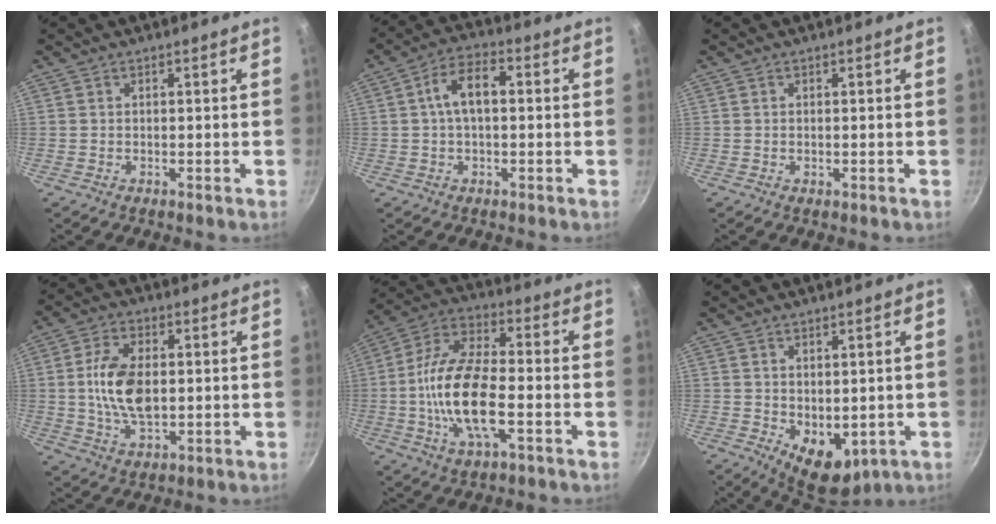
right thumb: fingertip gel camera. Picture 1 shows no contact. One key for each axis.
{"total": 7.7, "fx": 0.8, "fy": 4.1, "fz": 6.5, "tx": -0.118, "ty": 0.025, "tz": 0.008}
{"total": 0.6, "fx": -0.1, "fy": 0.3, "fz": 0.5, "tx": -0.010, "ty": -0.002, "tz": 0.001}
{"total": 11.6, "fx": 0.4, "fy": 6.4, "fz": 9.7, "tx": -0.182, "ty": 0.000, "tz": 0.013}
{"total": 16.9, "fx": -3.3, "fy": 7.2, "fz": 14.9, "tx": -0.296, "ty": 0.025, "tz": -0.064}
{"total": 9.8, "fx": -2.4, "fy": 5.7, "fz": 7.6, "tx": -0.089, "ty": -0.009, "tz": -0.013}